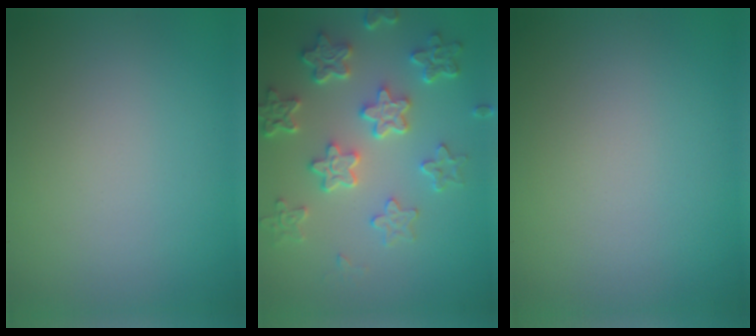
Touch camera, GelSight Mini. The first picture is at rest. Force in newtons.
{"total": 6.0, "press": 4.7, "slide": 3.8}
{"total": 0.0}